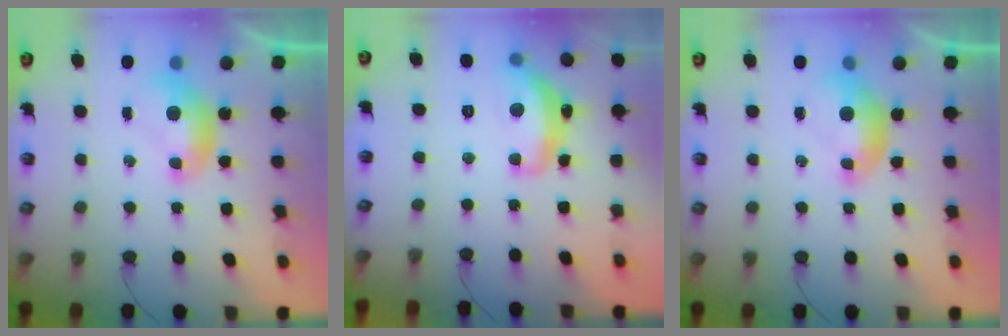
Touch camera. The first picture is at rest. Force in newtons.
{"total": 8.4, "press": 8.4, "slide": 0.7}
{"total": 0.0}